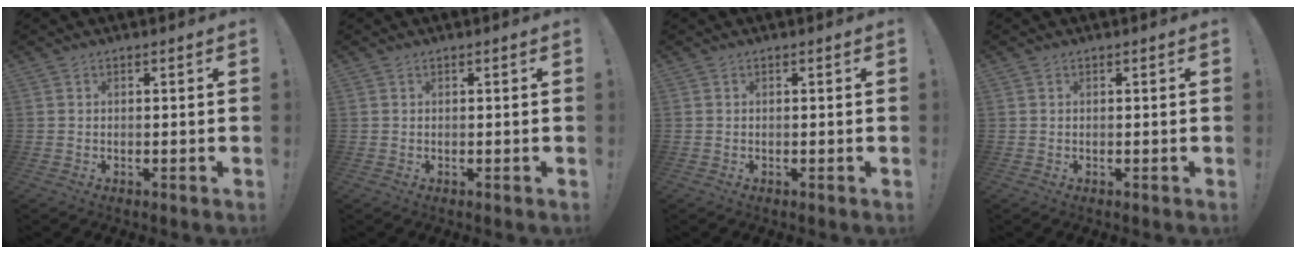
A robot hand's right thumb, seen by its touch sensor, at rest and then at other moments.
{"total": 0.0}
{"total": 0.0}
{"total": 0.0}